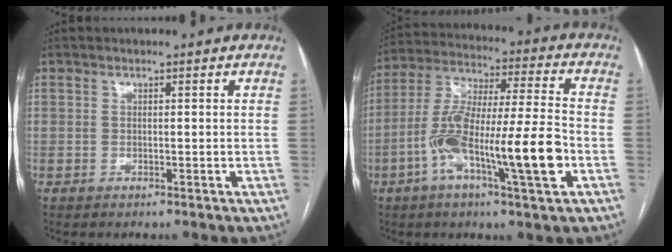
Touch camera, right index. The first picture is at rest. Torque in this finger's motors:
{"motor_torque": [1.79, -0.35, 0.74, 0.21]}